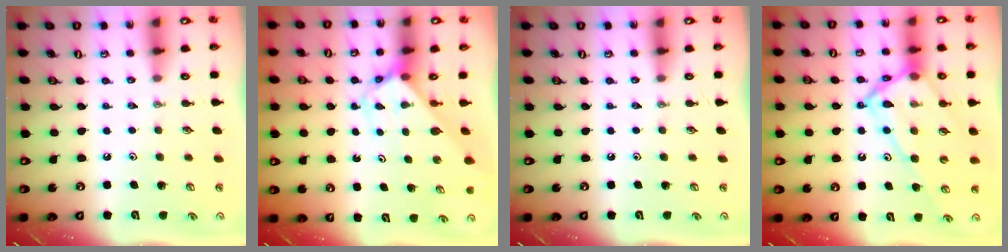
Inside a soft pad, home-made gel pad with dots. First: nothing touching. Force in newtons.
{"total": 2.7, "press": 2.7, "slide": 0.1}
{"total": 0.0}
{"total": 15.6, "press": 15.5, "slide": 1.4}